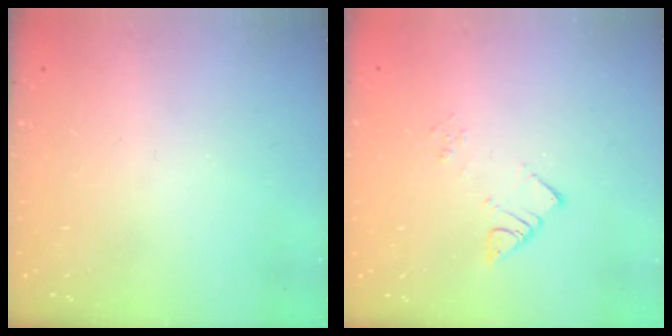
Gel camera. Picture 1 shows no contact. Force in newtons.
{"total": 3.3, "press": 3.3, "slide": 0.2}